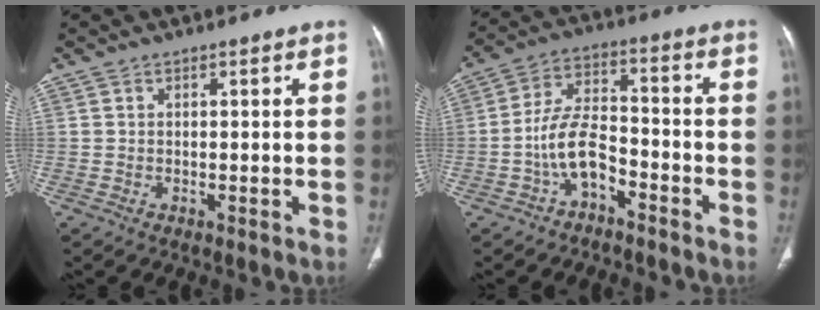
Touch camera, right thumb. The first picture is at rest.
{"total": 8.5, "force": [-4.0, 4.6, 5.9], "torque": [-0.101, 0.046, -0.079]}